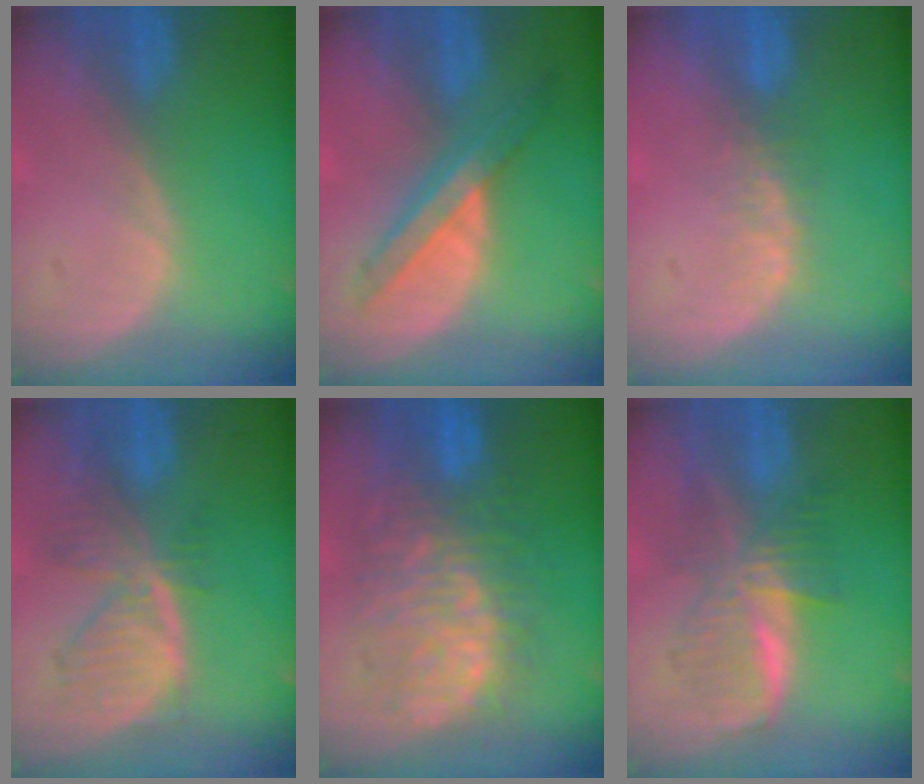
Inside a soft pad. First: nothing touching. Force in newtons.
{"total": 7.2, "press": 6.2, "slide": 3.7}
{"total": 2.8, "press": 2.4, "slide": 1.5}
{"total": 7.6, "press": 6.7, "slide": 3.7}
{"total": 12.1, "press": 12.0, "slide": 1.5}
{"total": 6.7, "press": 6.7, "slide": 0.2}